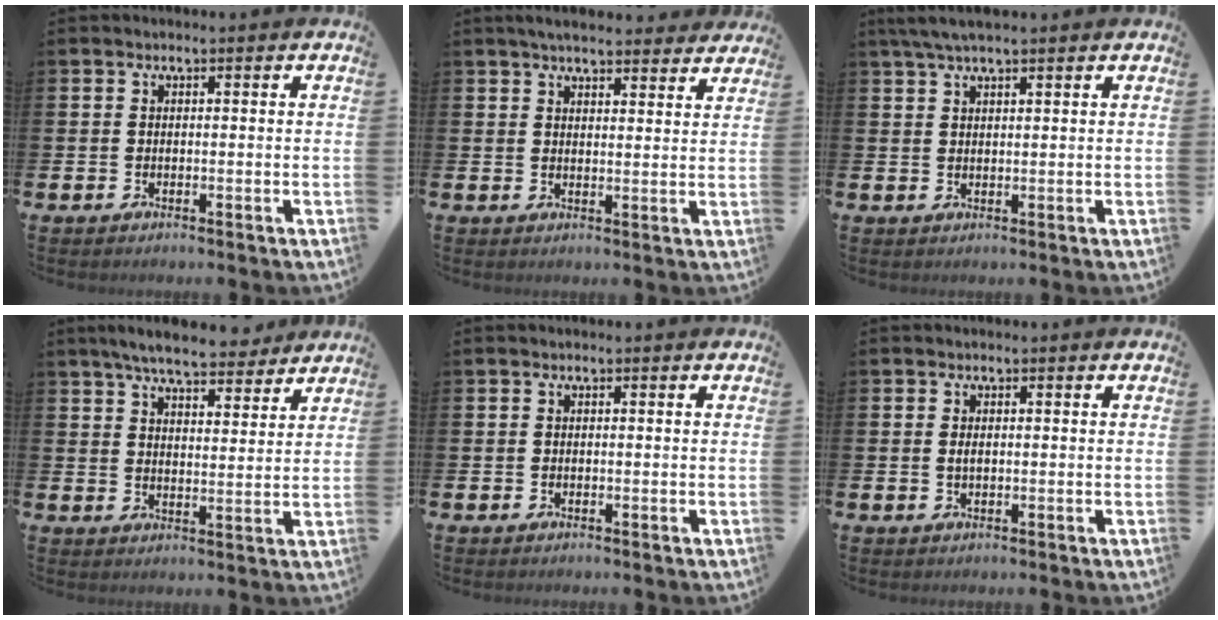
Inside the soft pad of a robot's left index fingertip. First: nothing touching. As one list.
[{"total": 4.3, "force": [4.1, 0.7, 1.2], "torque": [-0.024, -0.015, 0.073]}, {"total": 3.4, "force": [2.7, 0.5, 2.0], "torque": [-0.049, 0.001, 0.050]}, {"total": 7.2, "force": [6.6, 1.3, 2.5], "torque": [-0.055, -0.031, 0.116]}, {"total": 0.0}, {"total": 0.7, "force": [0.1, 0.3, 0.6], "torque": [-0.010, 0.002, 0.001]}]